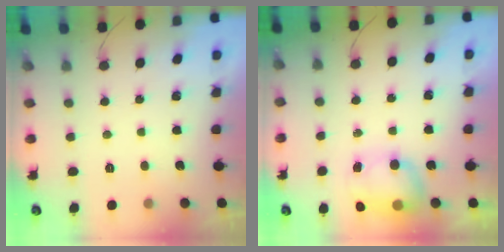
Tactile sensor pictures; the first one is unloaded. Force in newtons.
{"total": 7.9, "press": 7.7, "slide": 1.9}